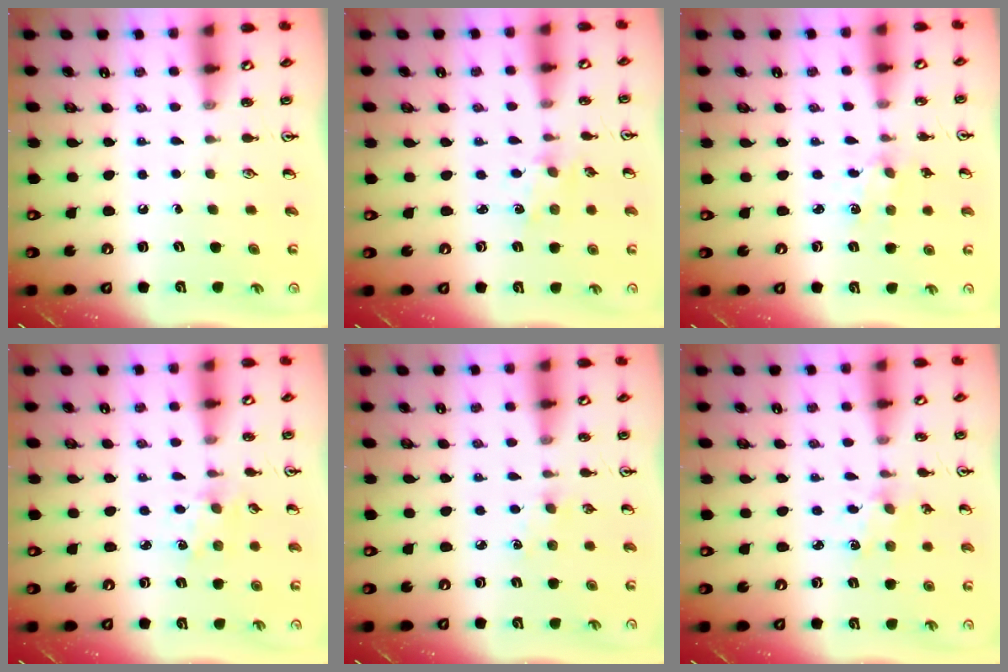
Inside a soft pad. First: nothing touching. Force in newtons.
{"total": 1.2, "press": 1.1, "slide": 0.2}
{"total": 1.8, "press": 1.8, "slide": 0.3}
{"total": 1.9, "press": 1.8, "slide": 0.3}
{"total": 2.9, "press": 2.9, "slide": 0.4}
{"total": 1.6, "press": 1.5, "slide": 0.5}